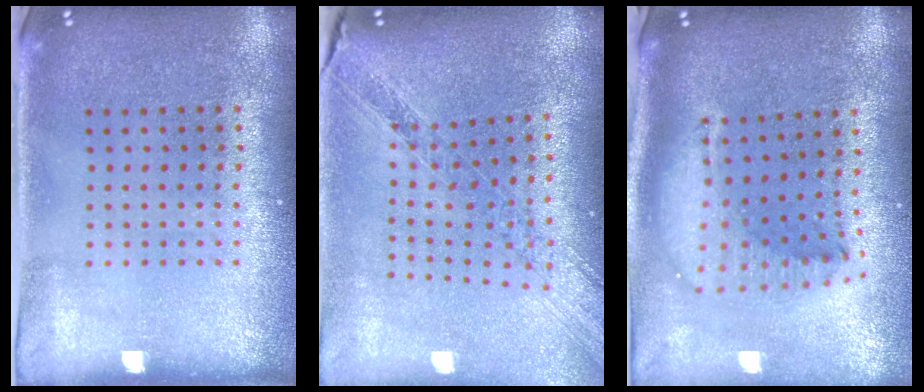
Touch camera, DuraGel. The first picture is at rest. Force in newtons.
{"total": 1.3, "press": 1.3, "slide": 0.4}
{"total": 2.1, "press": 1.7, "slide": 1.3}